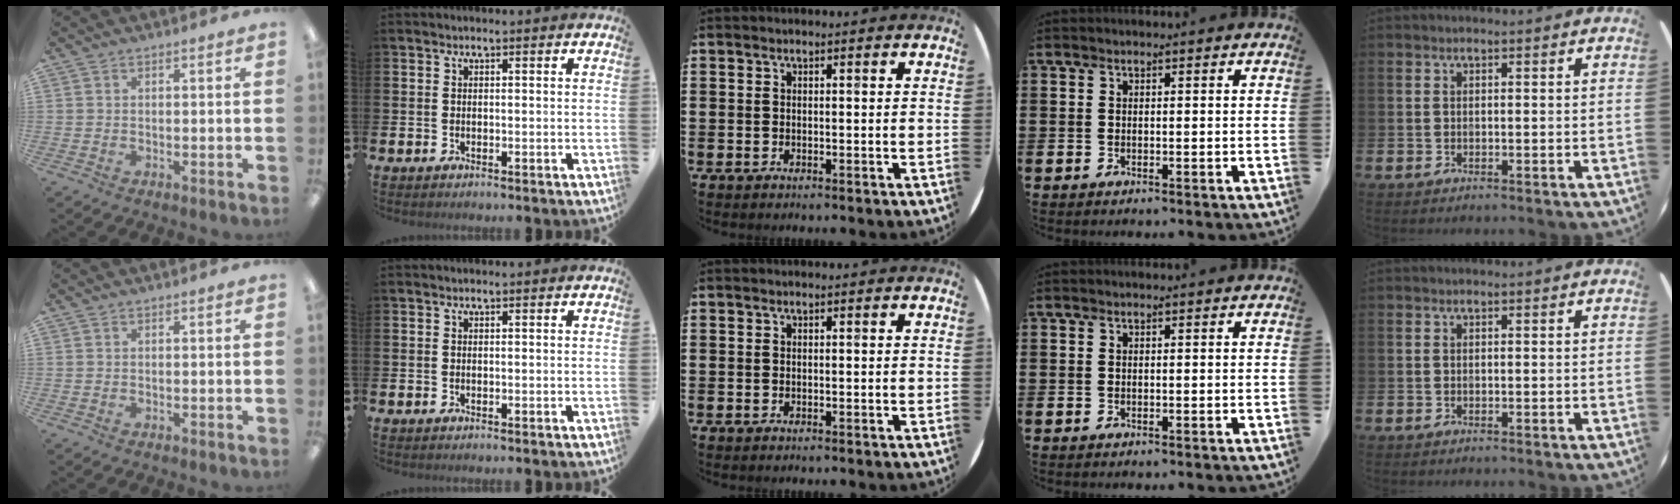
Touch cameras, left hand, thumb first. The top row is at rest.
{}